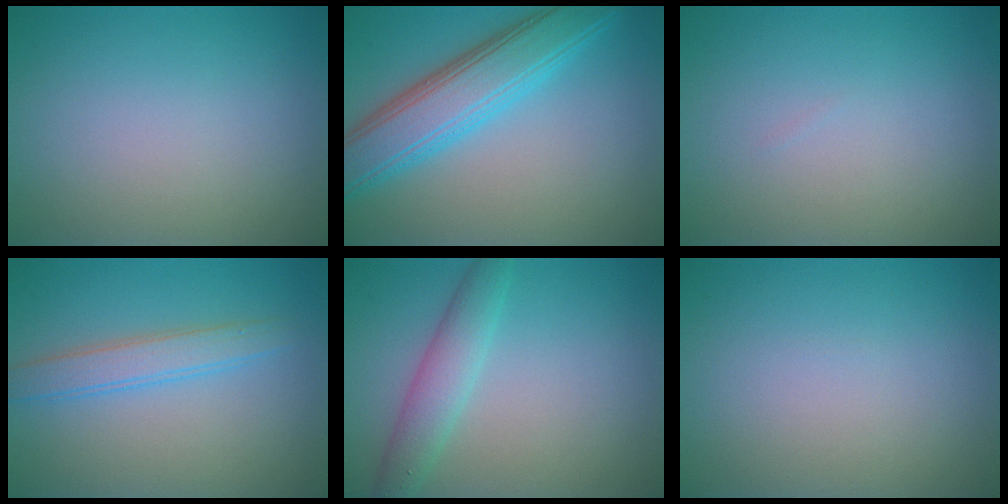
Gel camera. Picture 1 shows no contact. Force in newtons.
{"total": 7.0, "press": 7.0, "slide": 0.1}
{"total": 0.0}
{"total": 2.7, "press": 2.7, "slide": 0.1}
{"total": 3.3, "press": 3.3, "slide": 0.1}
{"total": 0.0}